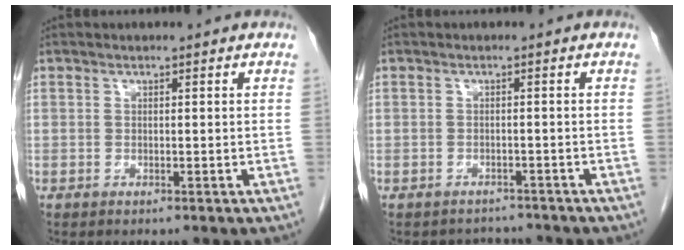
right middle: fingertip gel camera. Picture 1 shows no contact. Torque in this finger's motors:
{"motor_torque": [-0.95, -0.29, -0.37, -0.07]}